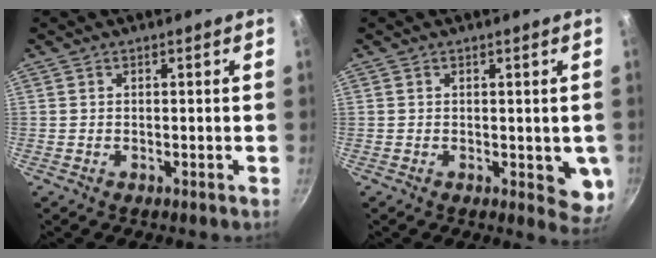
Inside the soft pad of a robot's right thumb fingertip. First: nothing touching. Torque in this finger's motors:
{"motor_torque": [0.82, 0.93, 0.54, -0.07, 0.17]}